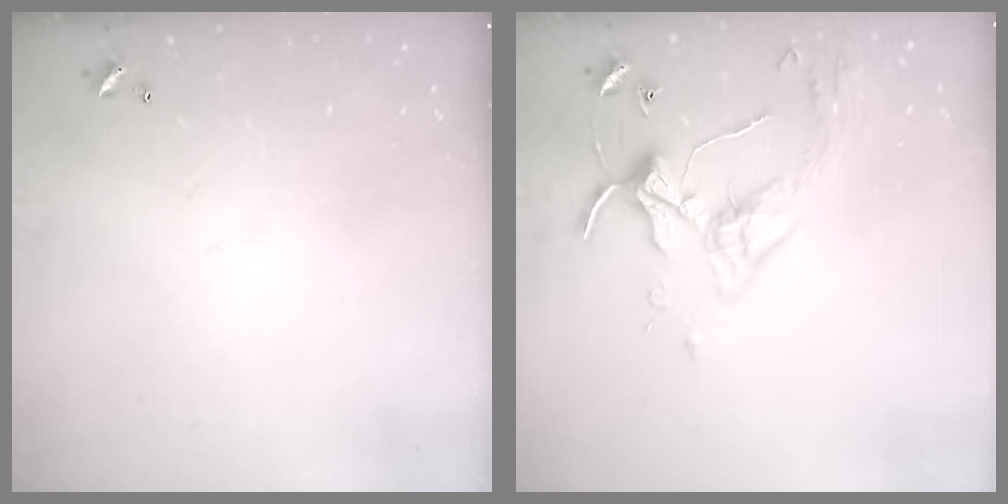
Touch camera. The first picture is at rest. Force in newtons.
{"total": 3.9, "press": 3.9, "slide": 0.1}